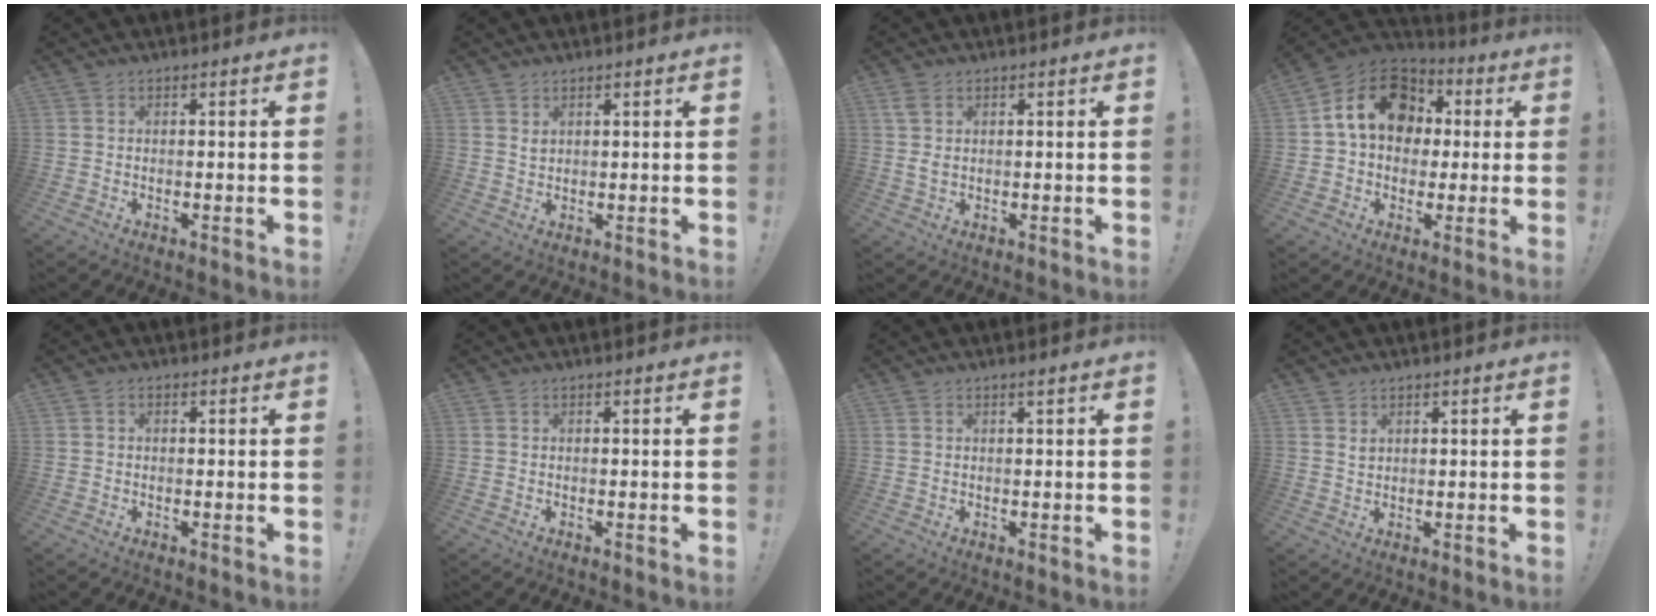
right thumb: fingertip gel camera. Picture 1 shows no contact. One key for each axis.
{"total": 1.9, "fx": 1.3, "fy": 1.2, "fz": 0.6, "tx": -0.004, "ty": -0.008, "tz": 0.023}
{"total": 3.2, "fx": 1.3, "fy": 1.6, "fz": 2.4, "tx": -0.043, "ty": -0.001, "tz": 0.025}
{"total": 17.3, "fx": 4.4, "fy": 13.1, "fz": 10.4, "tx": -0.155, "ty": 0.001, "tz": 0.082}
{"total": 0.8, "fx": -0.1, "fy": 0.6, "fz": 0.5, "tx": -0.008, "ty": 0.003, "tz": -0.002}
{"total": 0.0}
{"total": 1.0, "fx": 0.5, "fy": -0.4, "fz": 0.8, "tx": -0.011, "ty": -0.002, "tz": 0.007}
{"total": 2.0, "fx": 1.4, "fy": 1.3, "fz": 0.5, "tx": -0.002, "ty": -0.009, "tz": 0.026}